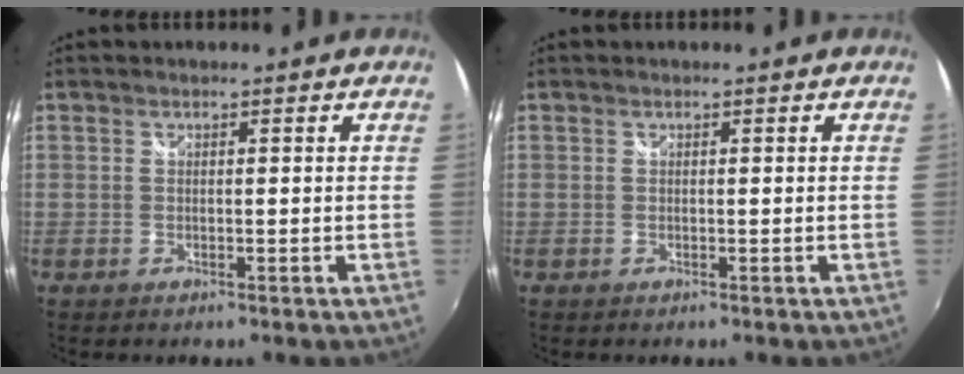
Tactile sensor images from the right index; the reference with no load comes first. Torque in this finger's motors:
{"motor_torque": [0.20, 0.20, 0.01, 0.01]}